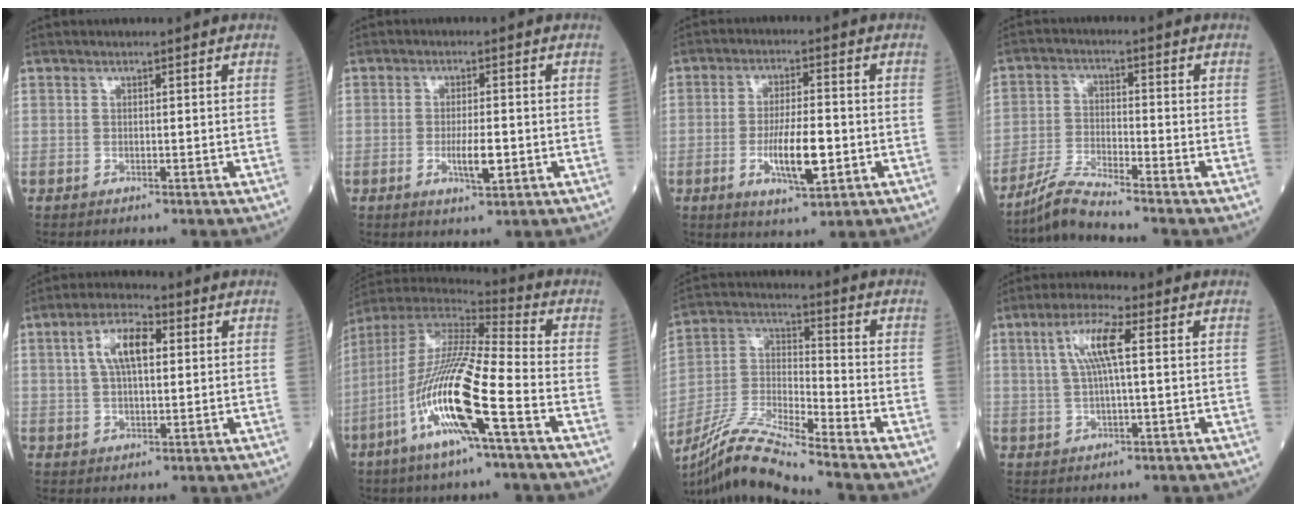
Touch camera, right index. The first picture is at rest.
{"total": 4.2, "force": [-1.0, 0.9, 4.0], "torque": [-0.074, -0.003, -0.012]}
{"total": 8.4, "force": [-2.1, 1.8, 7.9], "torque": [-0.143, -0.008, -0.032]}
{"total": 5.6, "force": [-5.2, -1.1, 1.8], "torque": [-0.045, -0.023, -0.102]}
{"total": 7.4, "force": [2.0, 2.7, 6.6], "torque": [-0.129, 0.017, 0.035]}
{"total": 18.0, "force": [-6.8, 0.9, 16.7], "torque": [-0.352, -0.021, -0.137]}
{"total": 12.7, "force": [-11.2, -1.3, 5.7], "torque": [-0.121, -0.007, -0.214]}
{"total": 6.6, "force": [1.5, 0.7, 6.4], "torque": [-0.130, 0.011, 0.030]}